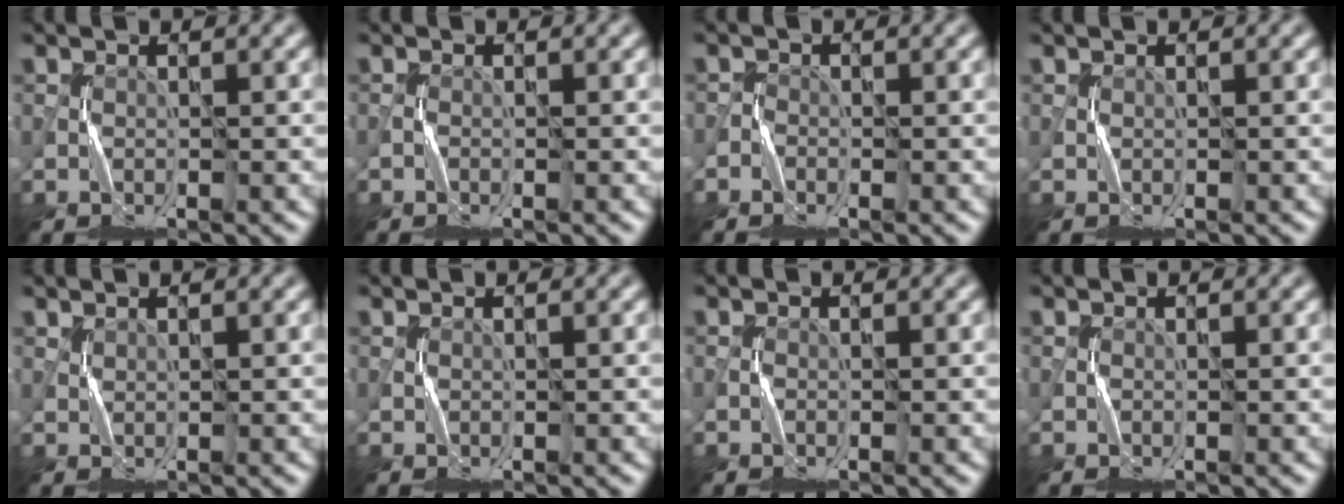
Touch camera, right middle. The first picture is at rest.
{"total": 0.0}
{"total": 0.9, "force": [-0.7, 0.6, 0.1], "torque": [0.007, 0.001, -0.011]}
{"total": 0.0}
{"total": 0.8, "force": [0.8, -0.1, -0.2], "torque": [0.001, 0.000, 0.017]}
{"total": 0.0}
{"total": 0.0}
{"total": 0.0}